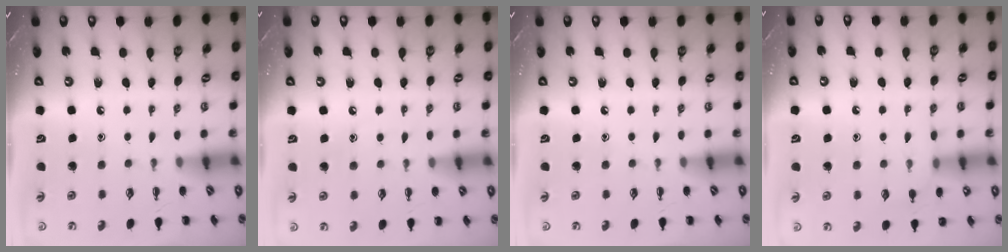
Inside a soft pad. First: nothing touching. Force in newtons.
{"total": 6.8, "press": 6.6, "slide": 1.7}
{"total": 0.0}
{"total": 7.7, "press": 7.5, "slide": 1.5}